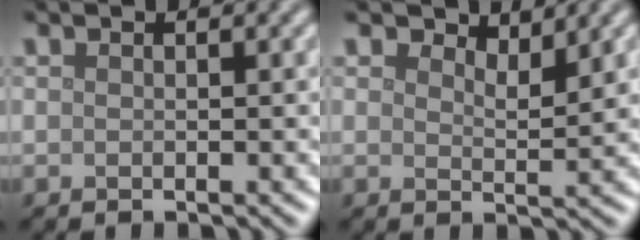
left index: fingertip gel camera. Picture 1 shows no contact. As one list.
[{"total": 2.3, "force": [2.1, 0.5, 0.9], "torque": [-0.013, -0.003, 0.030]}]